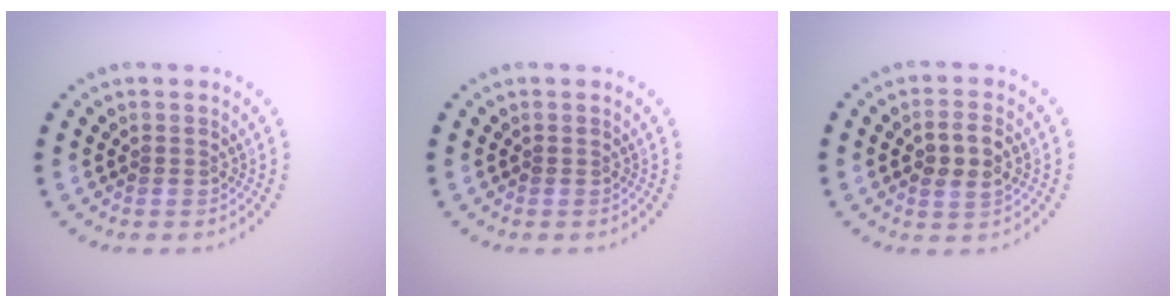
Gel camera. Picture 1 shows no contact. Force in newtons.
{"total": 0.0}
{"total": 2.9, "press": 2.8, "slide": 0.3}